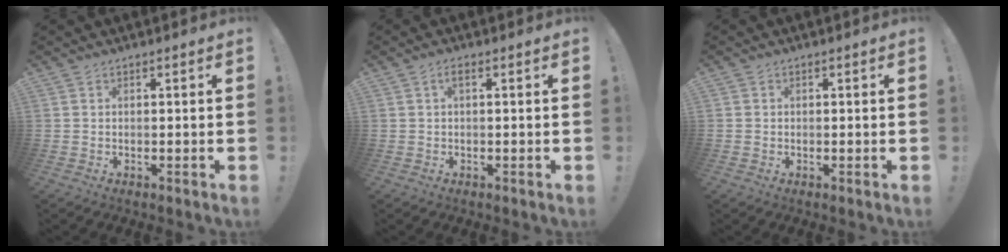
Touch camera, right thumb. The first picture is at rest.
{"total": 1.7, "force": [0.1, 0.5, 1.6], "torque": [-0.035, 0.007, 0.000]}
{"total": 0.9, "force": [-0.2, 0.8, 0.1], "torque": [-0.002, 0.002, -0.003]}